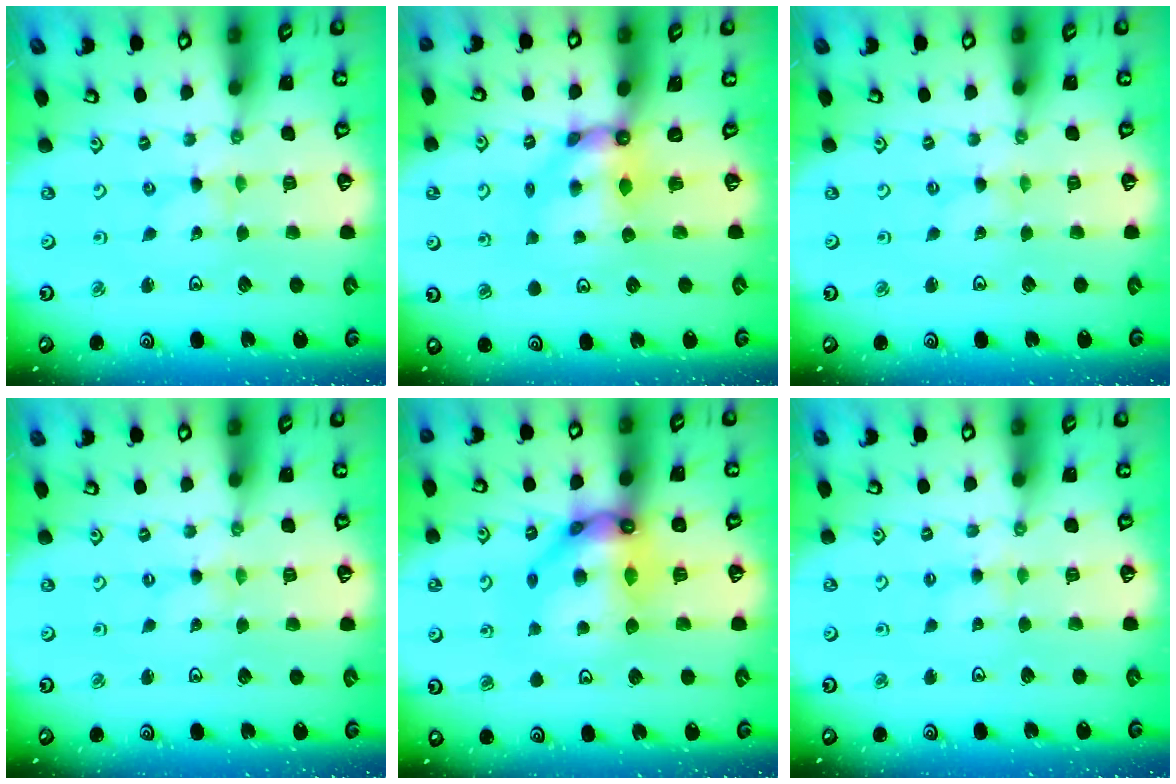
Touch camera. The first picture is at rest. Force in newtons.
{"total": 5.9, "press": 5.9, "slide": 0.8}
{"total": 0.0}
{"total": 0.0}
{"total": 14.9, "press": 14.8, "slide": 1.3}
{"total": 2.7, "press": 2.7, "slide": 0.5}